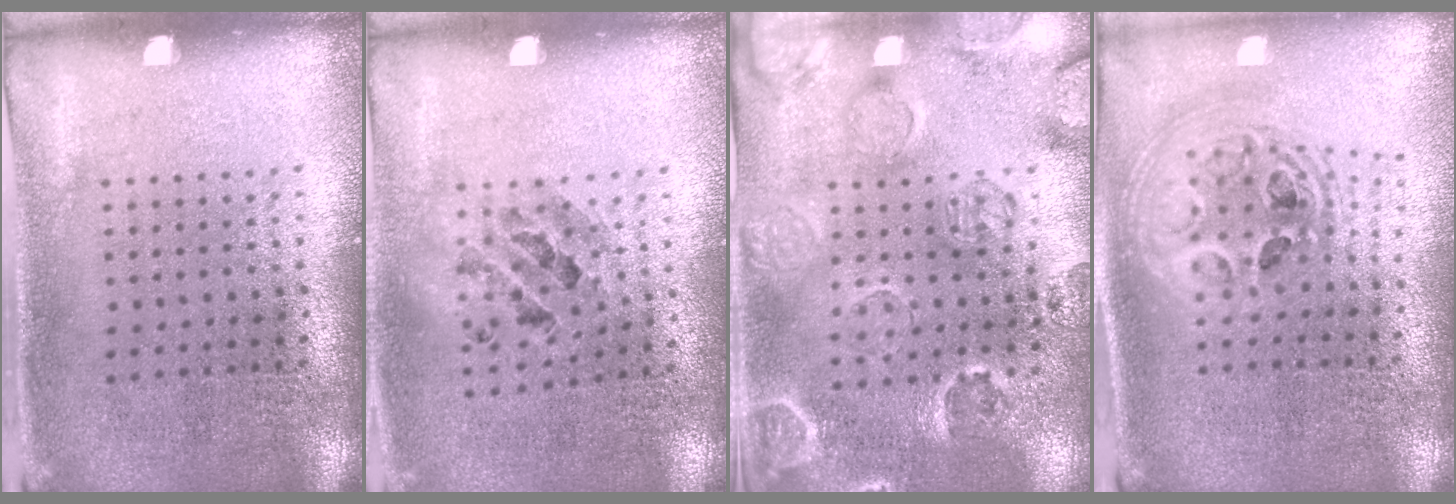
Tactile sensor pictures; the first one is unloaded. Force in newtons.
{"total": 0.8, "press": 0.8, "slide": 0.0}
{"total": 2.4, "press": 2.1, "slide": 1.1}
{"total": 2.4, "press": 1.8, "slide": 1.5}